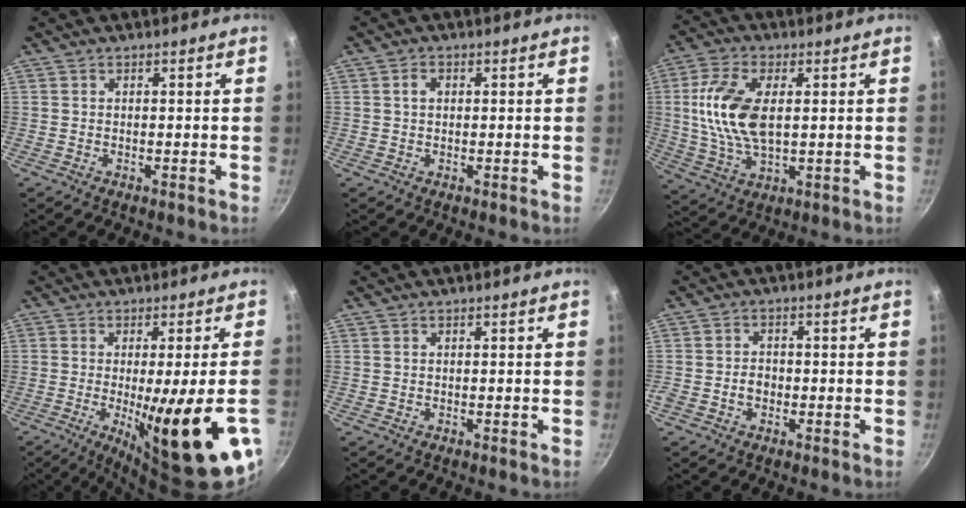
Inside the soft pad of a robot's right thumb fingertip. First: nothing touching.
{"total": 1.7, "force": [0.3, 1.3, 1.1], "torque": [-0.016, 0.005, 0.004]}
{"total": 13.3, "force": [1.7, 6.9, 11.2], "torque": [-0.220, 0.002, 0.033]}
{"total": 21.0, "force": [-5.9, 3.4, 19.9], "torque": [-0.264, -0.017, -0.068]}
{"total": 0.0}
{"total": 2.8, "force": [-0.9, 2.2, 1.5], "torque": [-0.014, 0.015, -0.017]}